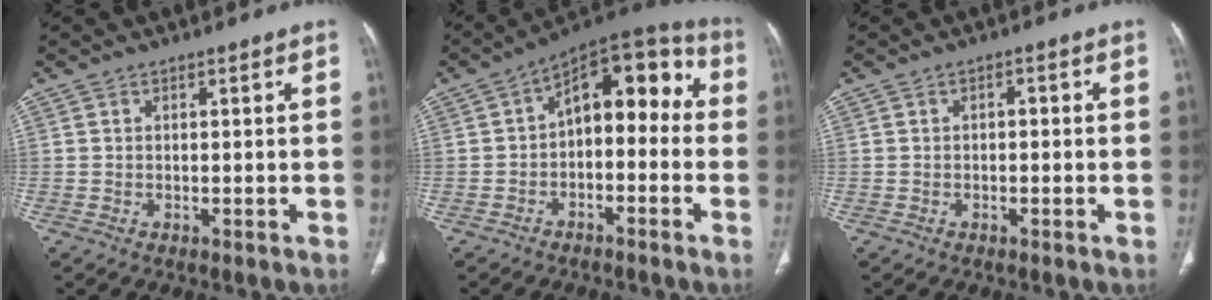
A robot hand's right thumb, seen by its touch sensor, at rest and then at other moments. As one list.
[{"total": 13.7, "force": [-0.7, 8.2, 11.0], "torque": [-0.104, 0.057, -0.025]}, {"total": 1.2, "force": [-0.2, 0.8, 0.9], "torque": [-0.005, 0.005, -0.007]}]